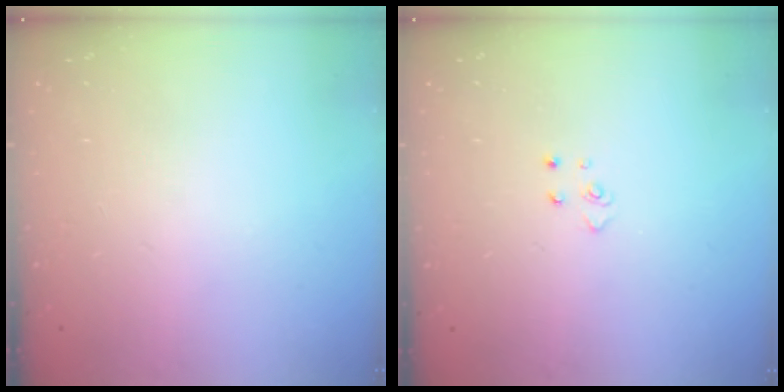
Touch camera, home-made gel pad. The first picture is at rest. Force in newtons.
{"total": 2.6, "press": 2.6, "slide": 0.3}